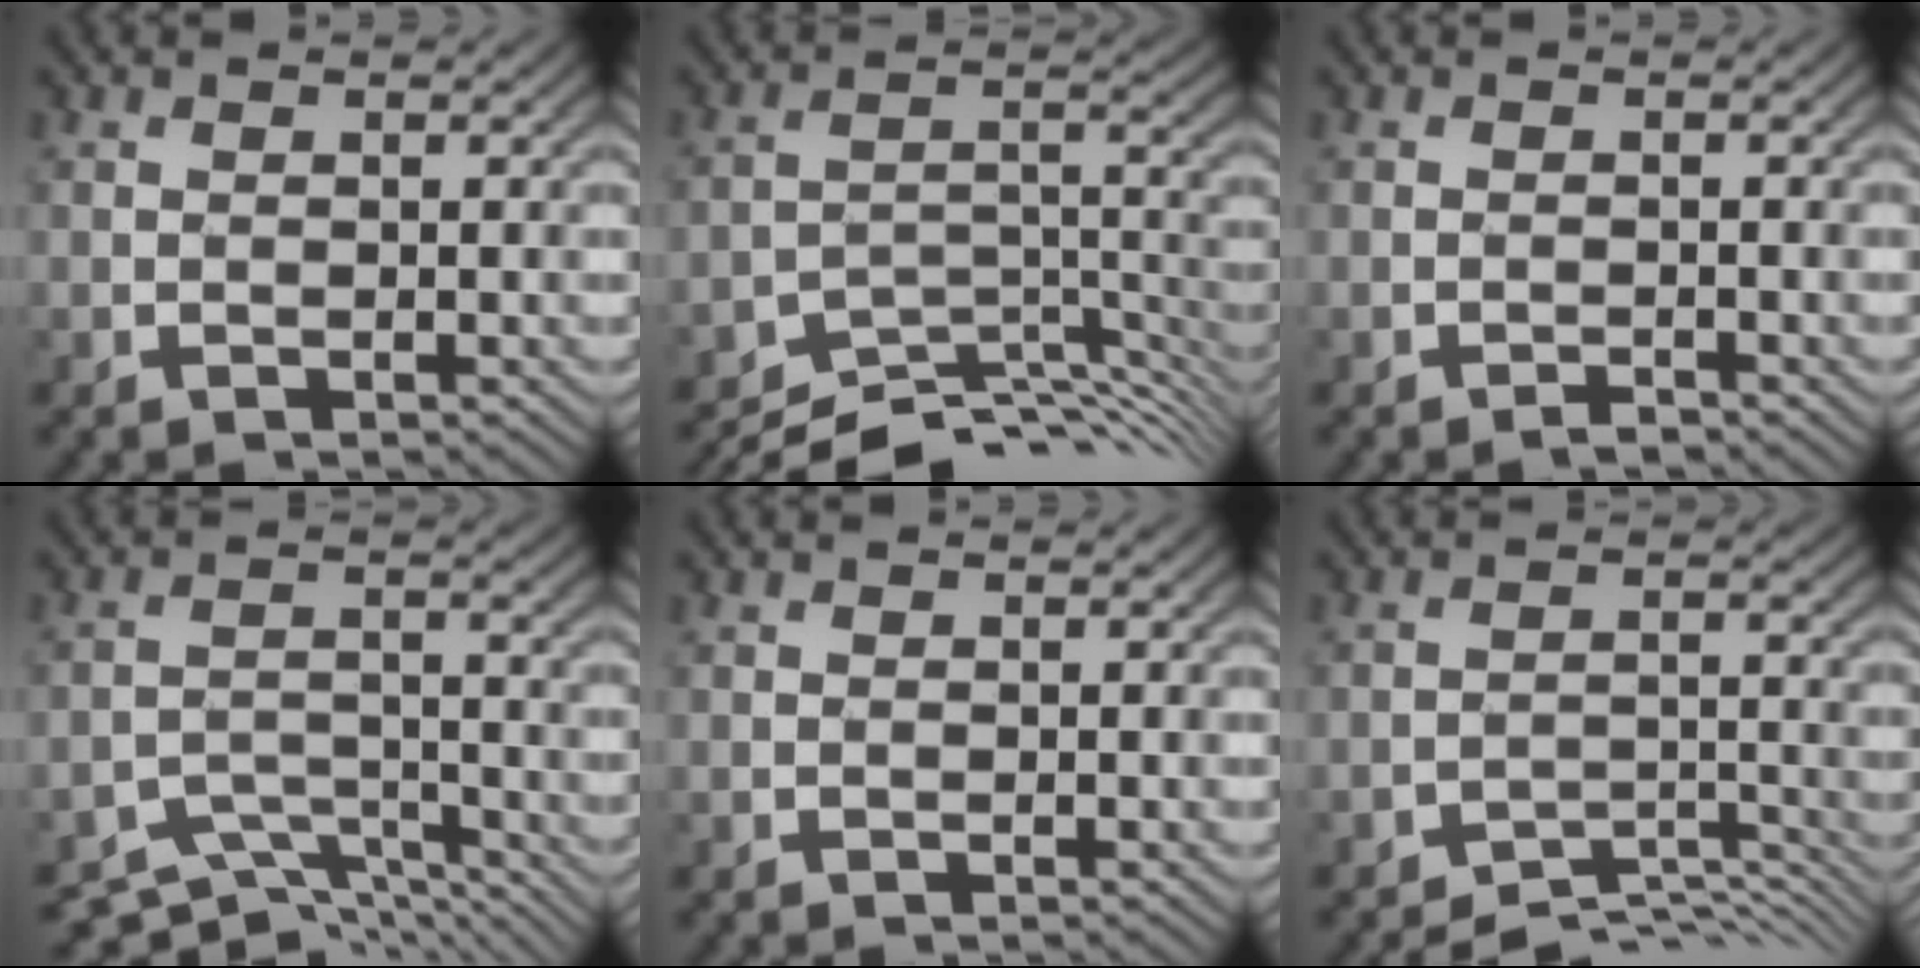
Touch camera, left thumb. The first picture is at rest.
{"total": 11.3, "force": [-10.0, 2.7, 4.6], "torque": [-0.081, 0.010, -0.154]}
{"total": 0.9, "force": [-0.8, 0.1, 0.4], "torque": [-0.005, 0.001, -0.015]}
{"total": 8.2, "force": [-7.8, 2.0, 1.9], "torque": [-0.040, -0.009, -0.124]}
{"total": 0.0}
{"total": 6.6, "force": [-6.1, 1.3, 2.2], "torque": [-0.034, 0.004, -0.090]}